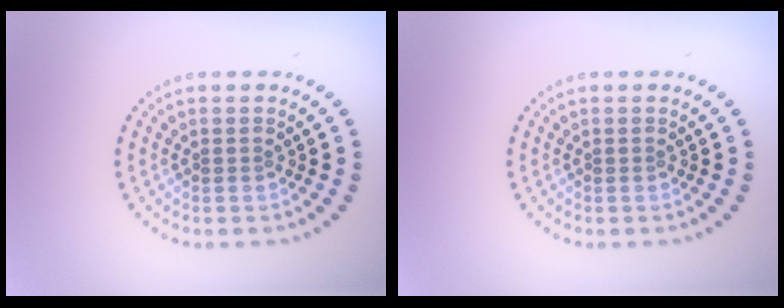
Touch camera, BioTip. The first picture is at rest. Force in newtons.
{"total": 0.0}